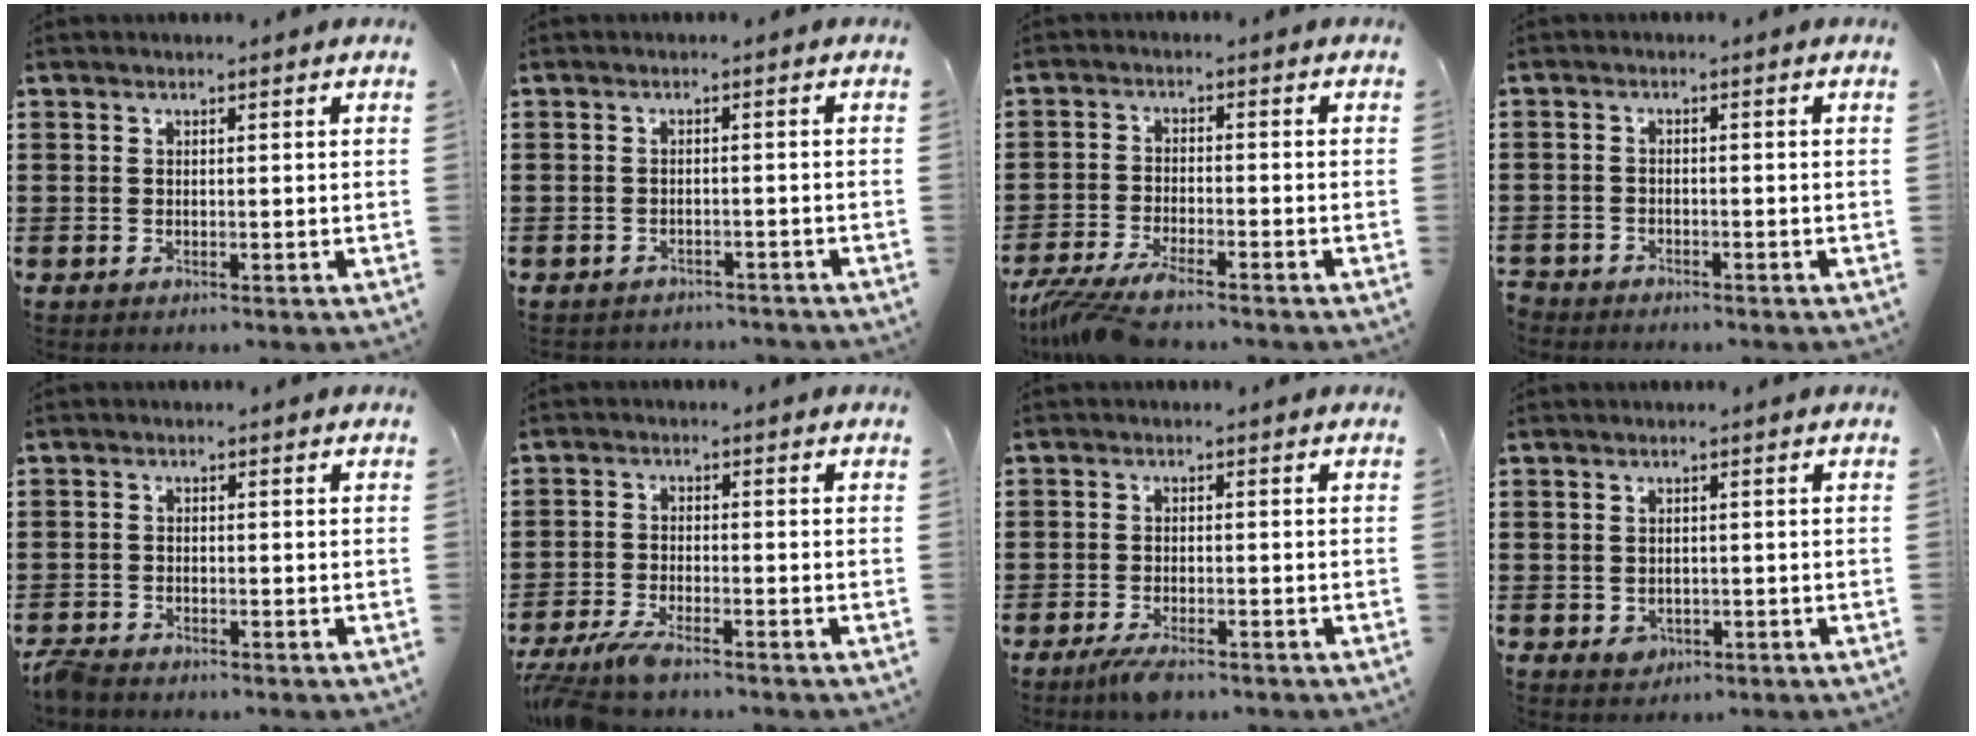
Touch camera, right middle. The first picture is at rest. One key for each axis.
{"total": 1.6, "fx": -1.6, "fy": 0.2, "fz": -0.2, "tx": -0.003, "ty": -0.001, "tz": -0.036}
{"total": 5.4, "fx": -4.9, "fy": 0.2, "fz": 2.4, "tx": -0.073, "ty": -0.019, "tz": -0.100}
{"total": 2.1, "fx": -2.1, "fy": 0.3, "fz": -0.3, "tx": 0.000, "ty": 0.000, "tz": -0.045}
{"total": 2.3, "fx": -2.2, "fy": 0.5, "fz": 0.6, "tx": -0.026, "ty": -0.002, "tz": -0.050}
{"total": 4.5, "fx": -4.0, "fy": 0.4, "fz": 2.1, "tx": -0.062, "ty": -0.015, "tz": -0.083}
{"total": 2.8, "fx": -2.3, "fy": 0.5, "fz": 1.6, "tx": -0.040, "ty": -0.002, "tz": -0.047}
{"total": 1.4, "fx": -0.4, "fy": 1.1, "fz": 0.6, "tx": -0.008, "ty": -0.001, "tz": -0.010}